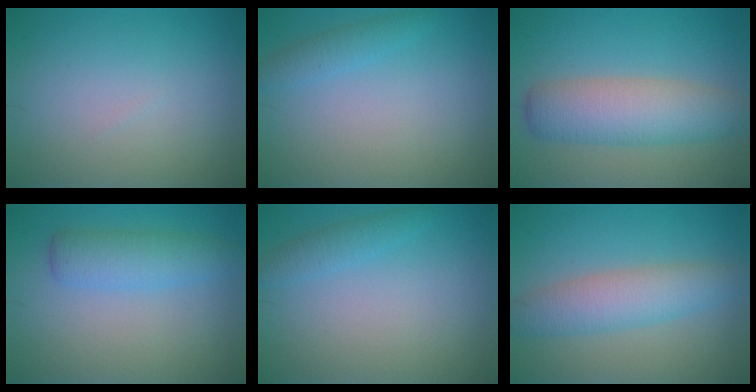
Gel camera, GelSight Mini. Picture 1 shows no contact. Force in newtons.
{"total": 1.6, "press": 1.6, "slide": 0.1}
{"total": 6.1, "press": 6.1, "slide": 0.3}
{"total": 3.4, "press": 3.4, "slide": 0.1}
{"total": 1.6, "press": 1.6, "slide": 0.1}
{"total": 4.6, "press": 4.6, "slide": 0.3}